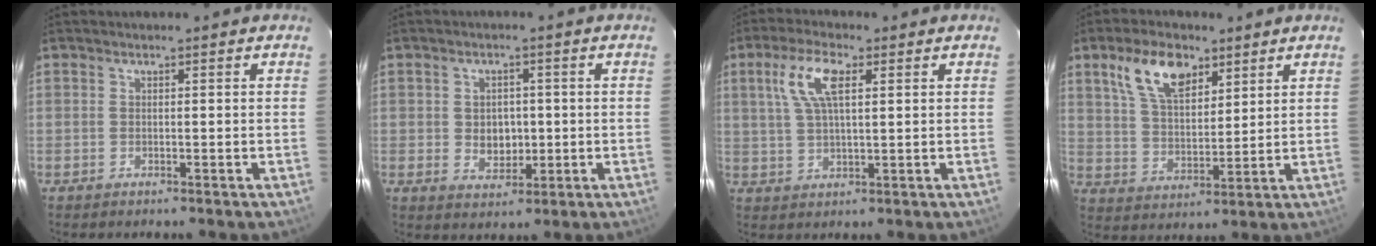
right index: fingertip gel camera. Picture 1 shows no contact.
{"total": 5.1, "force": [-0.2, 4.1, 2.9], "torque": [-0.050, 0.002, 0.005]}
{"total": 8.2, "force": [2.9, 3.0, 7.0], "torque": [-0.142, 0.014, 0.058]}
{"total": 11.0, "force": [6.3, 5.5, 7.2], "torque": [-0.134, 0.016, 0.122]}